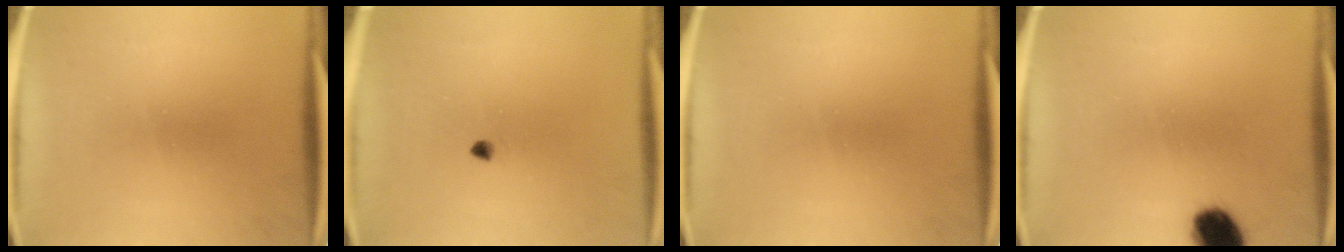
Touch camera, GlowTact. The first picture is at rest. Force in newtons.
{"total": 1.1}
{"total": 0.0}
{"total": 9.3}